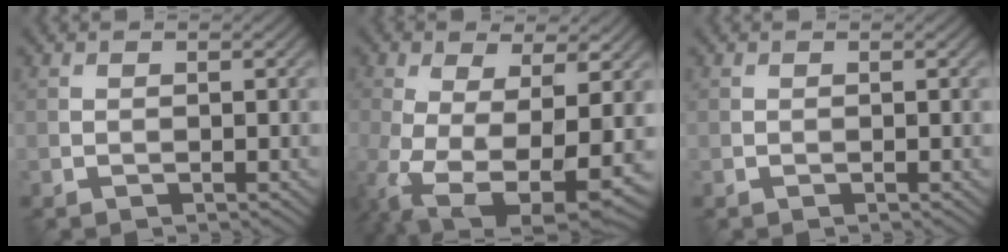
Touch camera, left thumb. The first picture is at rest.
{"total": 13.7, "force": [-3.9, 7.1, 11.1], "torque": [-0.246, -0.056, -0.042]}
{"total": 0.0}